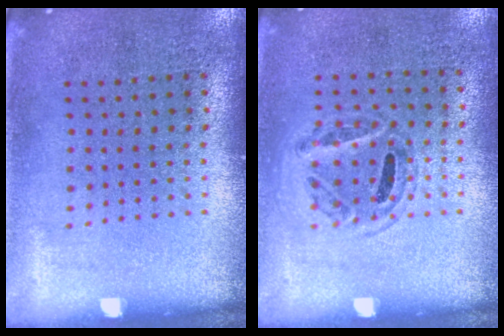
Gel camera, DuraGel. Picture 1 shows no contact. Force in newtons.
{"total": 1.0, "press": 0.7, "slide": 0.6}